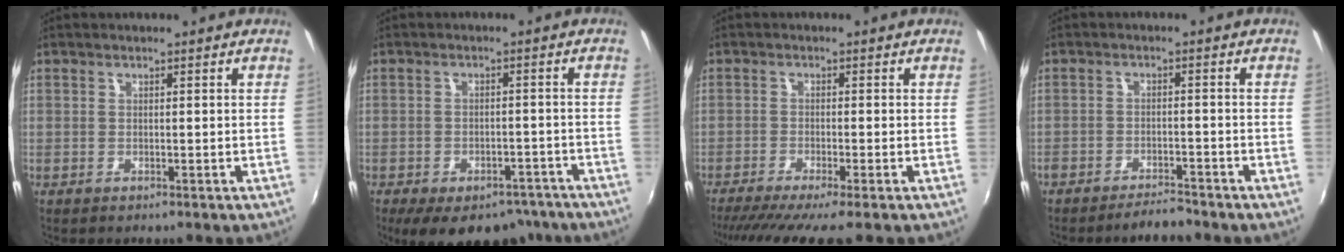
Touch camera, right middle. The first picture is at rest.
{"total": 15.4, "force": [-11.4, 7.4, 7.2], "torque": [-0.145, -0.008, -0.140]}
{"total": 7.9, "force": [-6.5, -0.5, 4.5], "torque": [-0.097, -0.027, -0.105]}
{"total": 4.7, "force": [-4.4, 0.9, 1.3], "torque": [-0.043, -0.002, -0.070]}